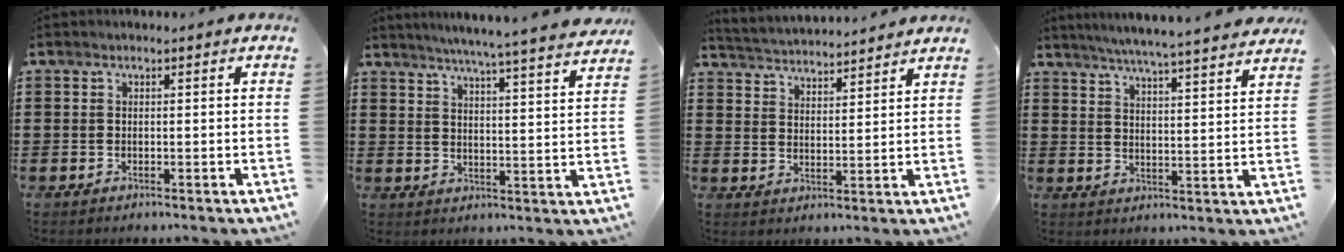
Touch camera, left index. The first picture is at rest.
{"total": 4.9, "force": [4.4, -1.2, 1.7], "torque": [-0.052, -0.036, 0.070]}
{"total": 3.3, "force": [3.2, -0.4, -0.5], "torque": [-0.008, -0.022, 0.053]}
{"total": 5.2, "force": [4.9, -0.9, 1.6], "torque": [-0.050, -0.034, 0.082]}